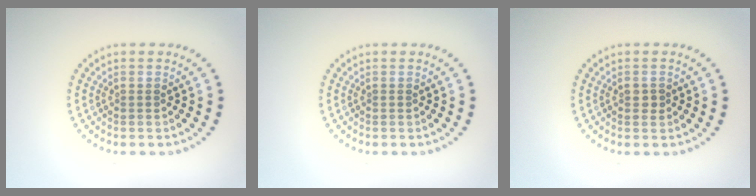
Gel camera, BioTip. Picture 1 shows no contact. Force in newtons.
{"total": 0.0}
{"total": 1.0, "press": 1.0, "slide": 0.2}